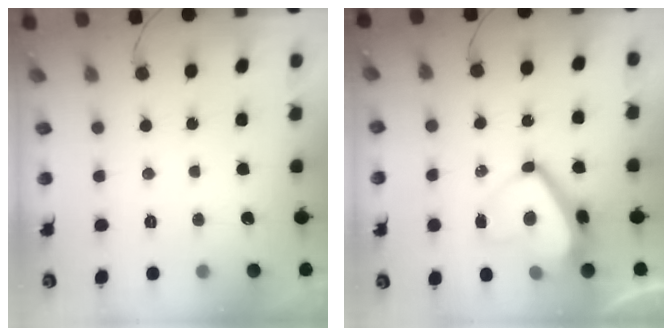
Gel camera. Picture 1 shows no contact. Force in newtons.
{"total": 12.6, "press": 12.6, "slide": 1.0}